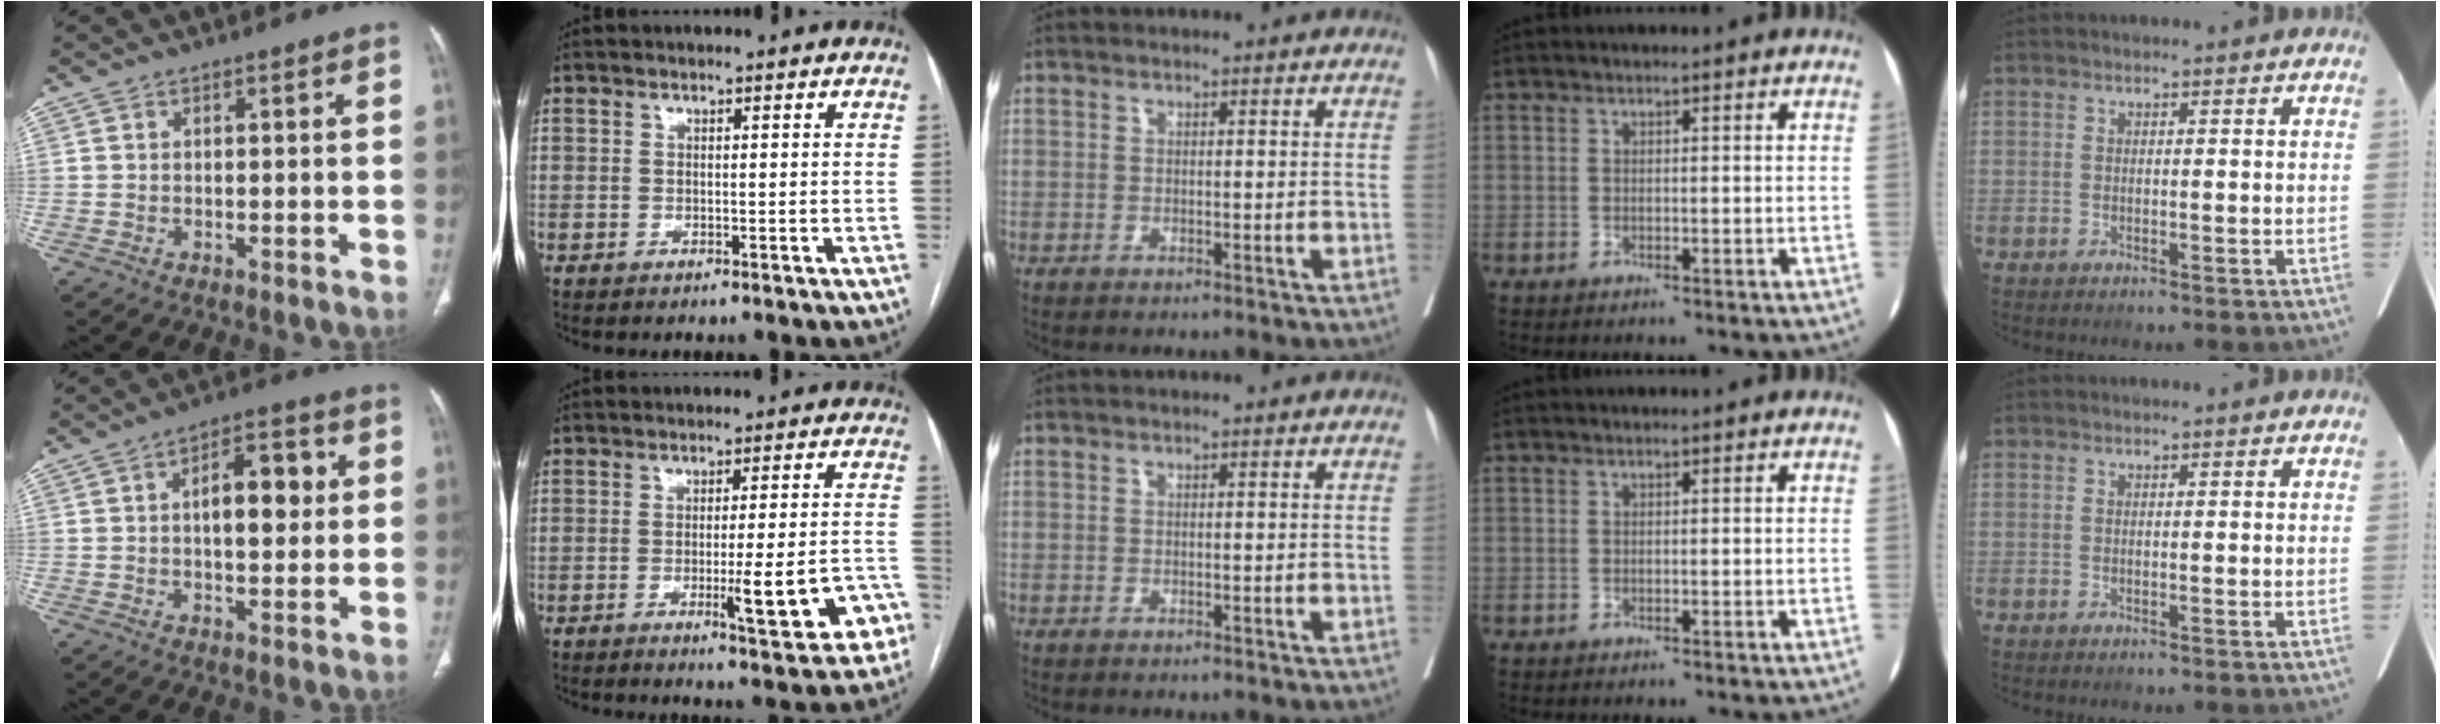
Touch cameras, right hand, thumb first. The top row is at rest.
{"thumb": {"total": 10.1, "force": [1.7, 4.9, 8.7], "torque": [-0.106, 0.013, 0.021]}, "index": {"total": 10.2, "force": [-3.9, 1.4, 9.3], "torque": [-0.116, 0.008, -0.043]}}